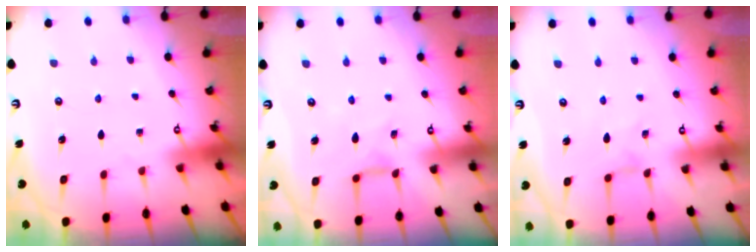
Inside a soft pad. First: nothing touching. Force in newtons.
{"total": 2.3, "press": 2.3, "slide": 0.5}
{"total": 0.0}